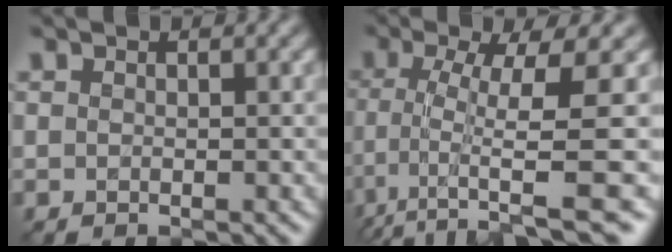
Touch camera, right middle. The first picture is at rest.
{"total": 7.5, "force": [-1.9, 1.8, 7.1], "torque": [-0.124, -0.003, -0.035]}